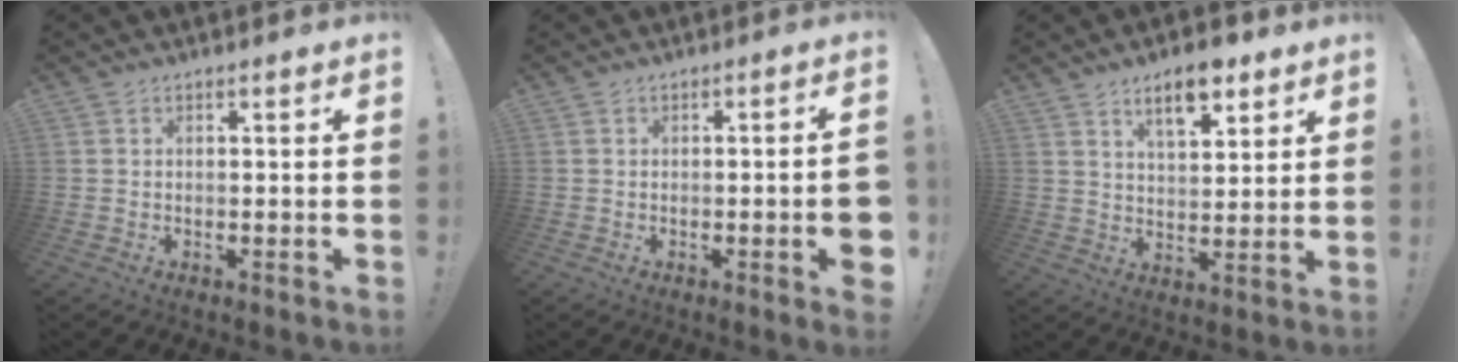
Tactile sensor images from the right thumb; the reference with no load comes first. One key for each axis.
{"total": 5.7, "fx": -1.5, "fy": 0.3, "fz": 5.5, "tx": -0.078, "ty": -0.003, "tz": -0.019}
{"total": 9.7, "fx": 6.3, "fy": 4.0, "fz": 6.1, "tx": -0.077, "ty": -0.033, "tz": 0.109}